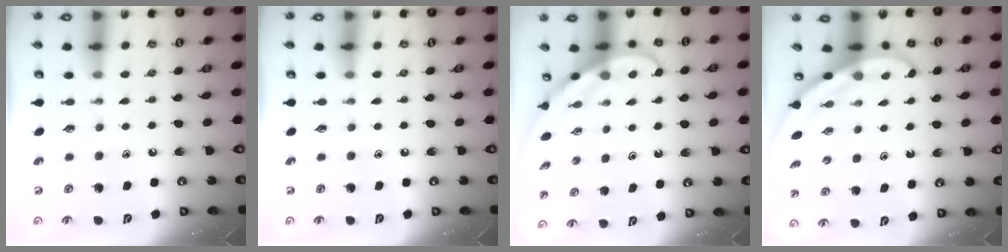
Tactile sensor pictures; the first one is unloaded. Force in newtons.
{"total": 0.0}
{"total": 3.8, "press": 3.8, "slide": 0.3}
{"total": 3.0, "press": 3.0, "slide": 0.1}